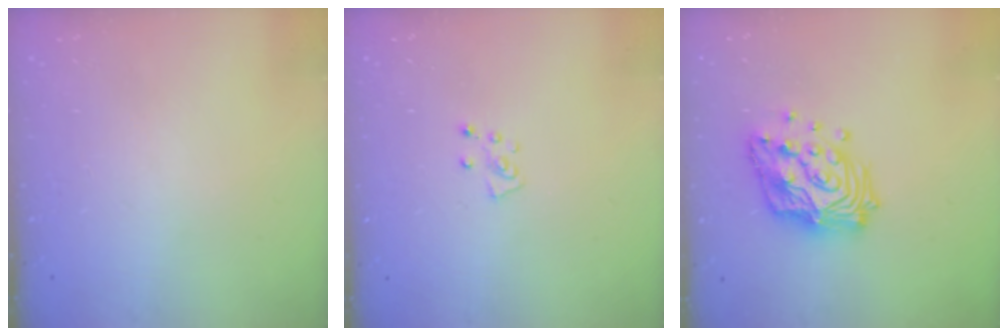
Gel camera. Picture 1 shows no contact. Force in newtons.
{"total": 4.7, "press": 4.7, "slide": 0.5}
{"total": 17.5, "press": 17.4, "slide": 1.4}